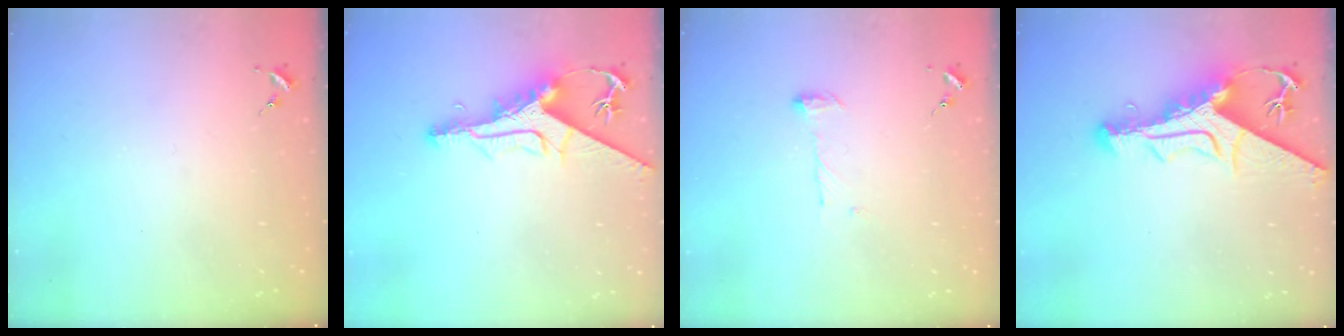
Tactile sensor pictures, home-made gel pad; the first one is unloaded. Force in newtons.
{"total": 11.0, "press": 10.9, "slide": 1.1}
{"total": 6.9, "press": 6.9, "slide": 0.1}
{"total": 17.2, "press": 17.1, "slide": 1.8}